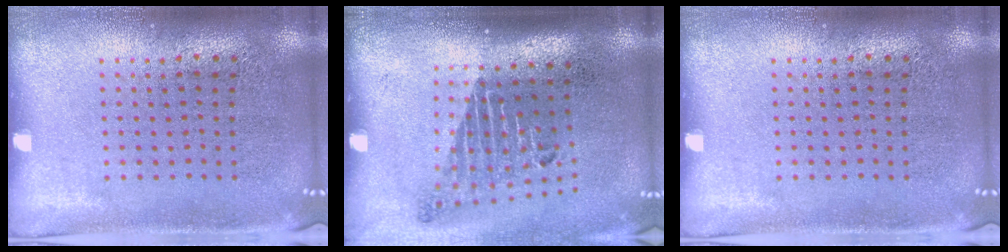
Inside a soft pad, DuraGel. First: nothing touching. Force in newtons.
{"total": 1.8, "press": 1.3, "slide": 1.3}
{"total": 0.0}